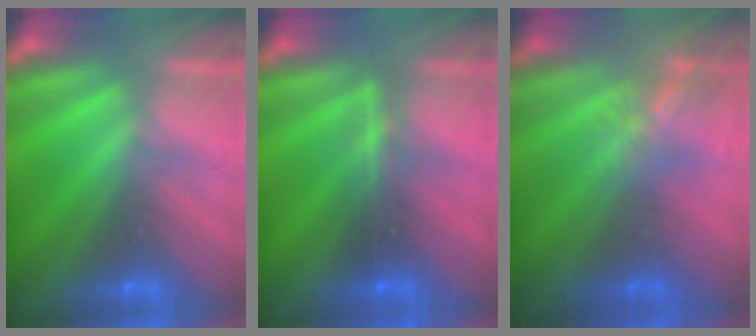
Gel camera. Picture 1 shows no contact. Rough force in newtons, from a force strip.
{"total": 2.4}
{"total": 3.6}